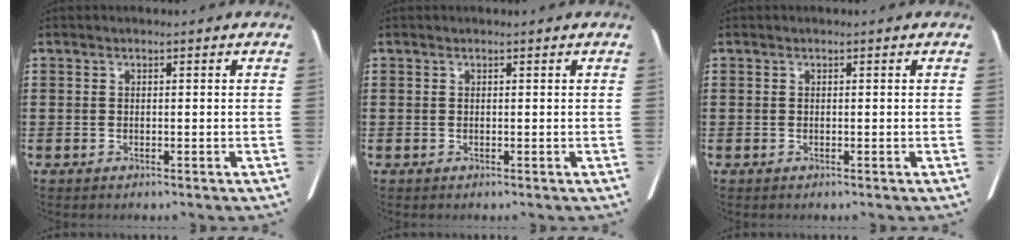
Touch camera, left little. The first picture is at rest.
{"total": 0.0}
{"total": 0.0}